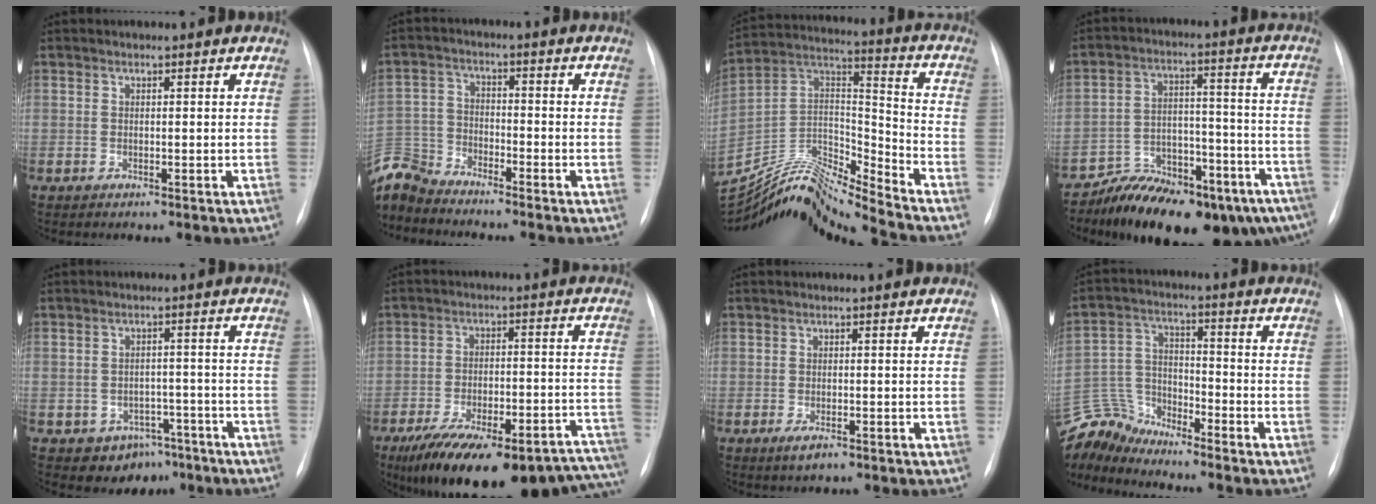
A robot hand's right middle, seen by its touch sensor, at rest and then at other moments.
{"total": 8.8, "force": [-8.7, 1.2, 0.8], "torque": [-0.029, 0.008, -0.180]}
{"total": 17.5, "force": [-16.8, -0.4, 4.9], "torque": [-0.088, 0.054, -0.300]}
{"total": 19.9, "force": [-15.3, 7.0, 10.7], "torque": [-0.110, 0.042, -0.223]}
{"total": 6.7, "force": [-4.9, 4.6, 0.8], "torque": [0.010, 0.025, -0.064]}
{"total": 27.6, "force": [-21.8, 8.2, 14.8], "torque": [-0.167, 0.008, -0.291]}
{"total": 1.8, "force": [-1.0, 0.4, 1.5], "torque": [-0.035, -0.006, -0.016]}
{"total": 8.9, "force": [-8.8, 0.0, -0.9], "torque": [0.005, 0.029, -0.177]}